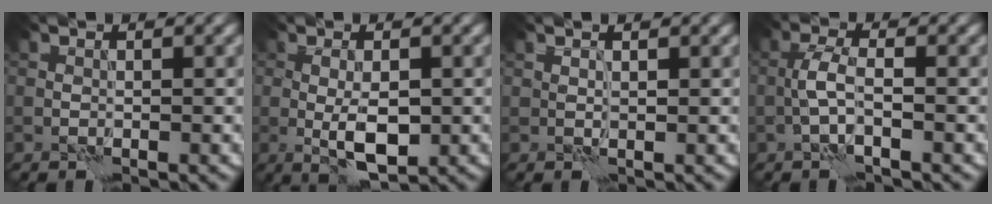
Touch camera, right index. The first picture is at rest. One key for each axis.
{"total": 3.9, "fx": -0.7, "fy": 1.5, "fz": 3.5, "tx": -0.067, "ty": -0.007, "tz": -0.006}
{"total": 0.9, "fx": 0.6, "fy": 0.2, "fz": 0.6, "tx": -0.010, "ty": -0.004, "tz": 0.009}
{"total": 2.5, "fx": -0.8, "fy": 0.6, "fz": 2.3, "tx": -0.050, "ty": 0.009, "tz": -0.020}